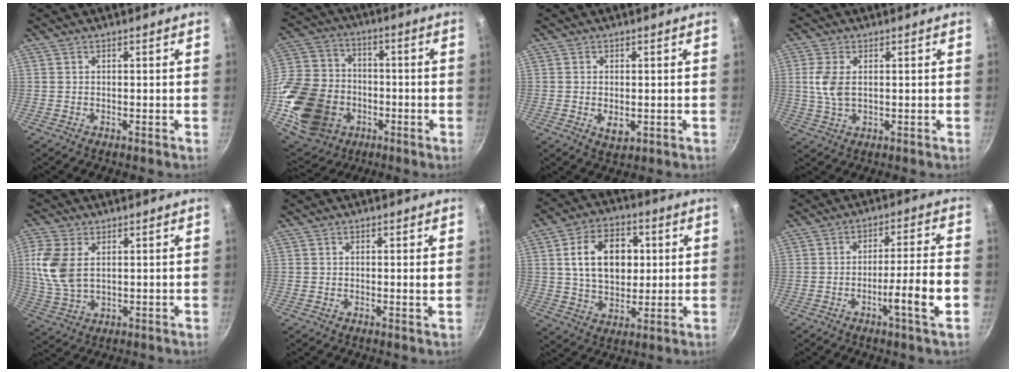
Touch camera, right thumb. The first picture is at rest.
{"total": 23.9, "force": [-5.7, 19.0, 13.4], "torque": [-0.267, 0.040, -0.084]}
{"total": 3.4, "force": [-0.4, 2.2, 2.6], "torque": [-0.043, -0.009, -0.002]}
{"total": 5.5, "force": [0.8, 3.1, 4.4], "torque": [-0.096, 0.000, 0.015]}
{"total": 9.9, "force": [2.0, 6.1, 7.5], "torque": [-0.161, -0.005, 0.046]}
{"total": 0.8, "force": [0.2, 0.1, 0.7], "torque": [-0.013, -0.002, 0.000]}
{"total": 14.5, "force": [2.7, 10.2, 10.0], "torque": [-0.133, 0.004, 0.042]}
{"total": 9.0, "force": [-3.2, 0.4, 8.4], "torque": [-0.132, 0.025, -0.051]}